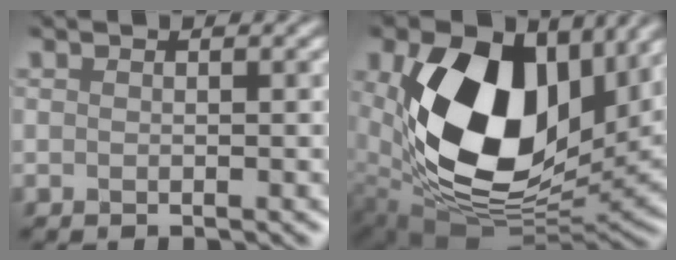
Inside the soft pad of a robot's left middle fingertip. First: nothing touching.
{"total": 14.9, "force": [4.3, 10.1, 10.1], "torque": [-0.205, -0.018, 0.082]}